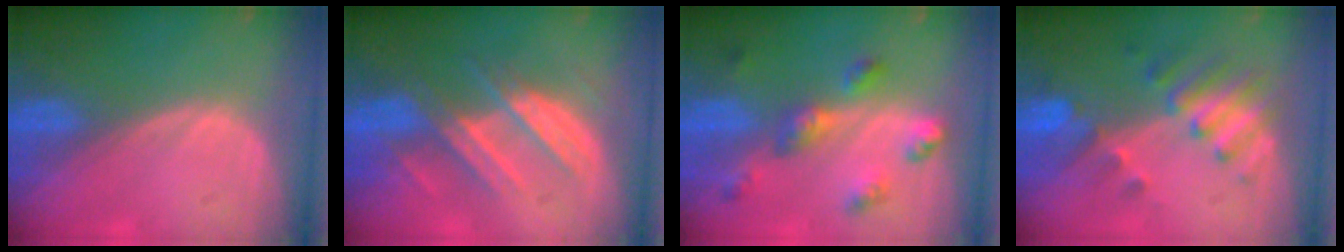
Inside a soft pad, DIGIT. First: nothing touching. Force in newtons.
{"total": 8.3, "press": 7.6, "slide": 3.3}
{"total": 6.3, "press": 5.7, "slide": 2.7}
{"total": 7.7, "press": 6.7, "slide": 3.6}